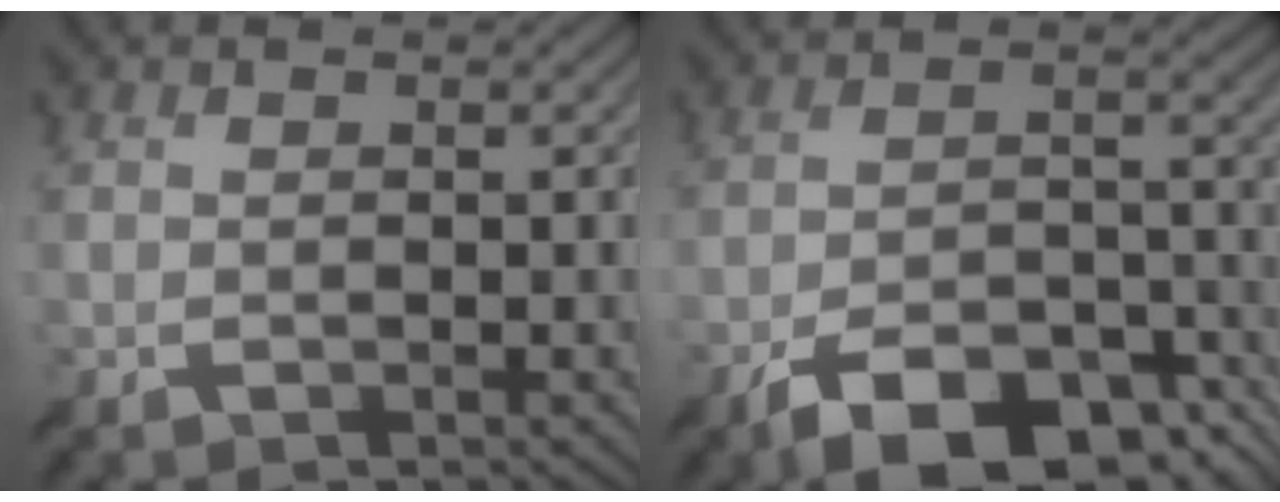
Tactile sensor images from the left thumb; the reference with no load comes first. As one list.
[{"total": 14.0, "force": [-9.5, 5.1, 9.0], "torque": [-0.159, -0.002, -0.166]}]